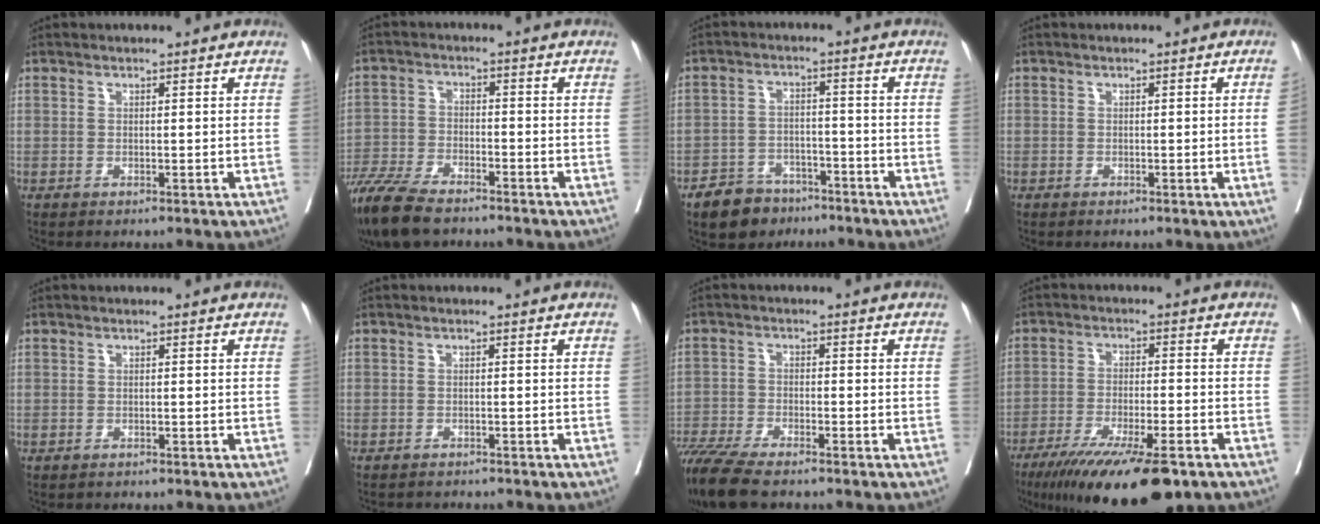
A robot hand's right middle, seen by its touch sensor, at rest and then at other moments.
{"total": 11.0, "force": [-8.9, 2.7, 5.8], "torque": [-0.112, -0.030, -0.158]}
{"total": 6.7, "force": [-5.0, 4.1, 1.7], "torque": [-0.042, 0.003, -0.082]}
{"total": 1.4, "force": [-0.3, -0.5, 1.3], "torque": [-0.016, -0.002, -0.003]}
{"total": 0.8, "force": [-0.7, 0.4, -0.1], "torque": [-0.011, 0.000, -0.013]}
{"total": 4.3, "force": [-4.1, 0.9, 0.9], "torque": [-0.011, -0.007, -0.056]}
{"total": 10.1, "force": [-8.5, 1.5, 5.3], "torque": [-0.099, -0.024, -0.146]}
{"total": 16.0, "force": [-11.4, 2.3, 11.0], "torque": [-0.165, -0.041, -0.184]}